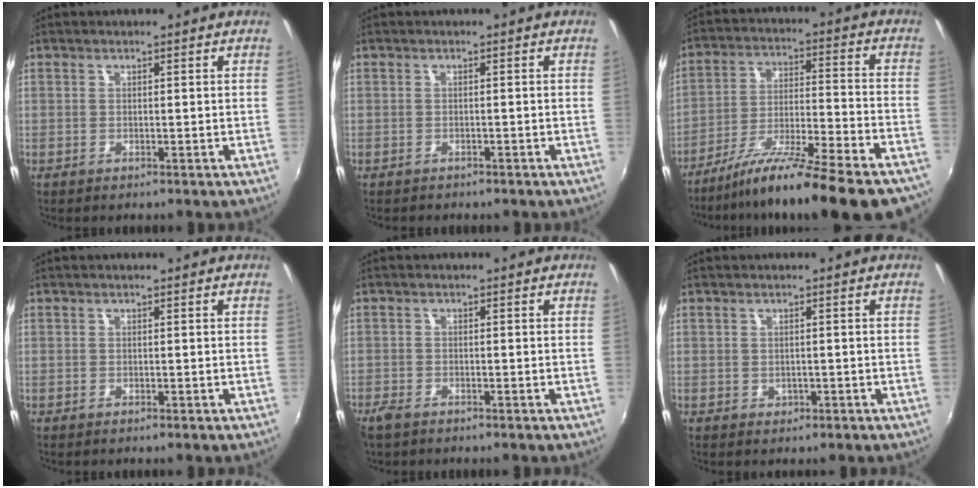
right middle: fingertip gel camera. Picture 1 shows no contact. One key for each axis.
{"total": 1.5, "fx": -1.2, "fy": 0.7, "fz": 0.3, "tx": -0.010, "ty": -0.005, "tz": -0.018}
{"total": 23.1, "fx": -18.6, "fy": 2.3, "fz": 13.4, "tx": -0.227, "ty": -0.056, "tz": -0.282}
{"total": 0.0}
{"total": 2.6, "fx": -2.1, "fy": 1.2, "fz": 1.0, "tx": -0.028, "ty": -0.006, "tz": -0.042}
{"total": 1.2, "fx": -0.3, "fy": 1.1, "fz": 0.3, "tx": -0.002, "ty": -0.002, "tz": -0.001}